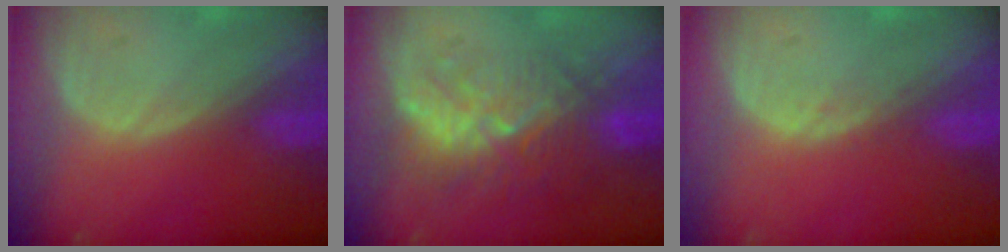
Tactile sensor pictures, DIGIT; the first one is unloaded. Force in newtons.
{"total": 9.0, "press": 8.4, "slide": 3.3}
{"total": 0.6, "press": 0.6, "slide": 0.1}